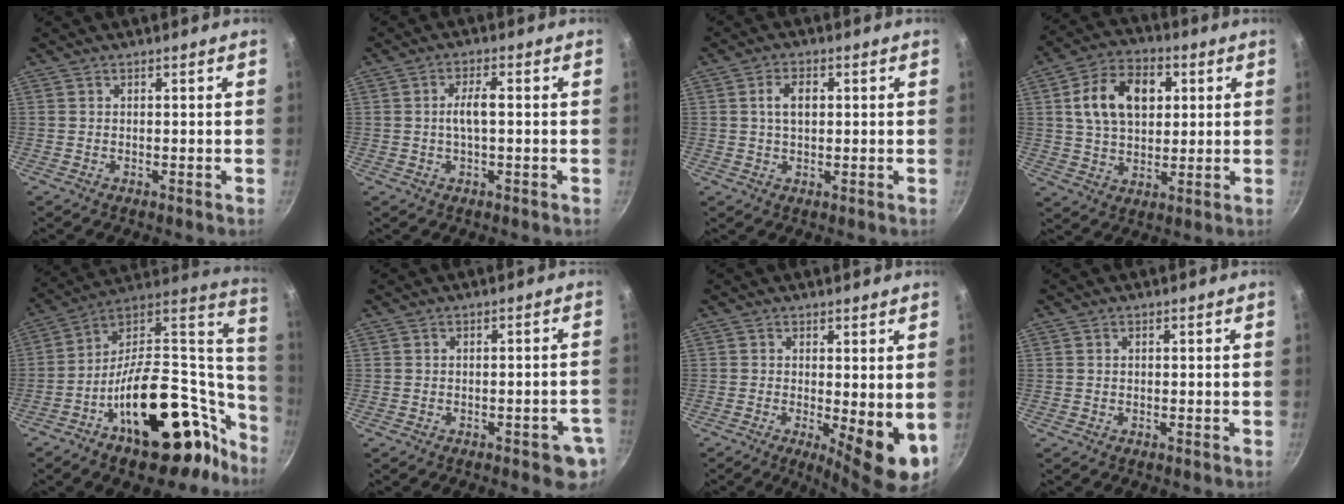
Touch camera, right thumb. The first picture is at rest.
{"total": 4.1, "force": [0.0, 1.3, 3.8], "torque": [-0.075, 0.013, 0.000]}
{"total": 4.4, "force": [0.8, 2.6, 3.4], "torque": [-0.050, 0.006, 0.012]}
{"total": 14.3, "force": [3.6, 9.6, 9.9], "torque": [-0.145, 0.007, 0.053]}
{"total": 32.4, "force": [-11.7, 18.4, 24.0], "torque": [-0.305, 0.094, -0.166]}
{"total": 5.7, "force": [-2.4, 2.4, 4.6], "torque": [-0.033, 0.020, -0.020]}
{"total": 8.9, "force": [-1.0, 2.5, 8.4], "torque": [-0.103, -0.012, -0.004]}
{"total": 0.0}